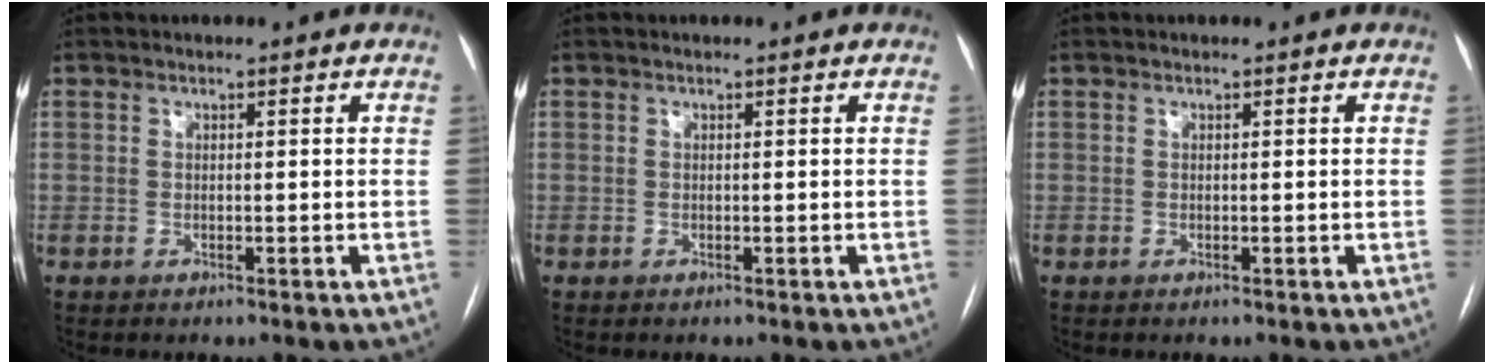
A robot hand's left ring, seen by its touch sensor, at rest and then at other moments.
{"total": 0.0}
{"total": 0.0}